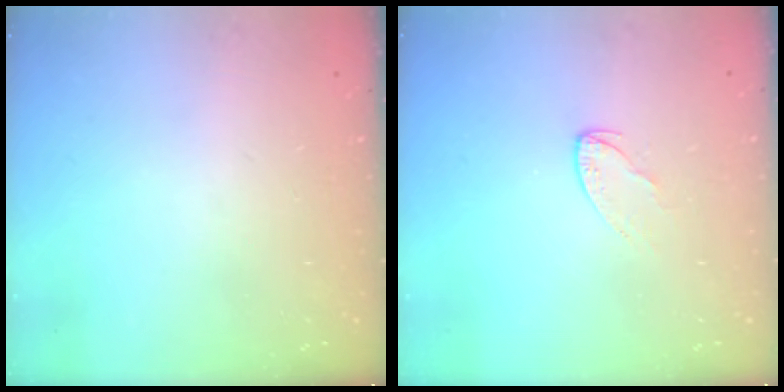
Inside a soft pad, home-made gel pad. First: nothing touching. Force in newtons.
{"total": 4.1, "press": 4.1, "slide": 0.5}